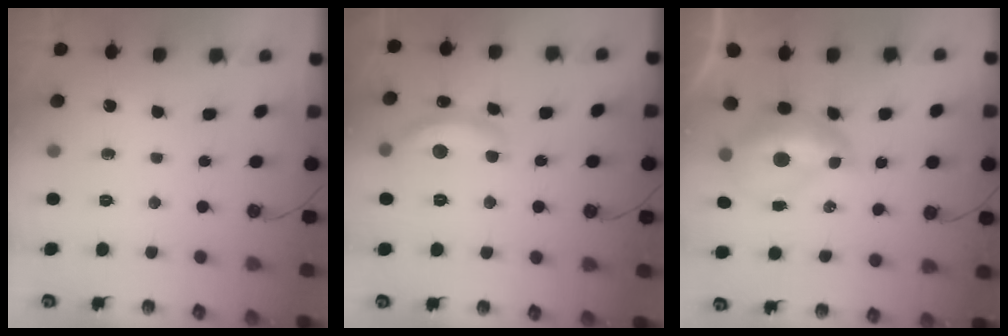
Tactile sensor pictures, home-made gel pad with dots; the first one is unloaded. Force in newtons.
{"total": 7.6, "press": 7.5, "slide": 0.7}
{"total": 2.8, "press": 2.7, "slide": 0.7}